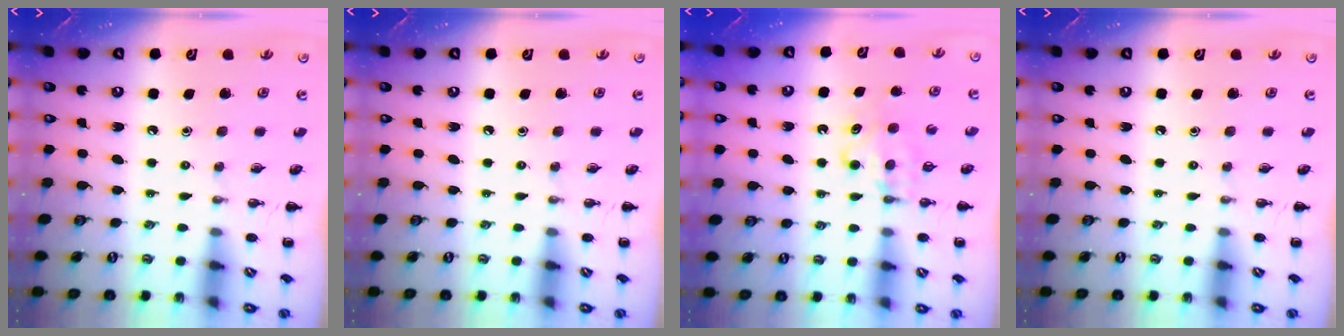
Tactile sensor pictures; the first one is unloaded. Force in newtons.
{"total": 0.0}
{"total": 5.3, "press": 5.1, "slide": 1.4}
{"total": 0.0}